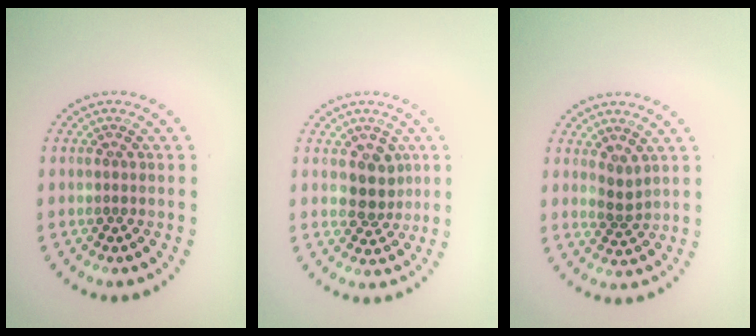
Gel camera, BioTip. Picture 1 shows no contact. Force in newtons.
{"total": 2.7, "press": 2.5, "slide": 1.2}
{"total": 1.4, "press": 1.2, "slide": 0.9}